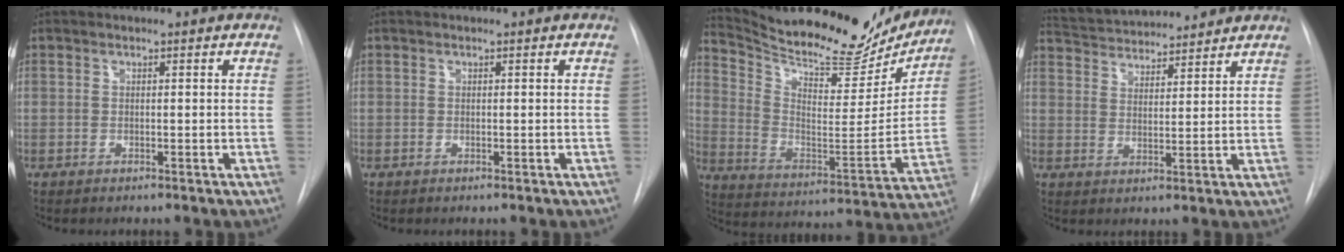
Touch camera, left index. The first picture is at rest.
{"total": 0.0}
{"total": 24.4, "force": [22.4, 5.3, 8.1], "torque": [-0.133, -0.051, 0.322]}
{"total": 13.1, "force": [12.4, 2.2, 3.6], "torque": [-0.064, 0.028, 0.196]}